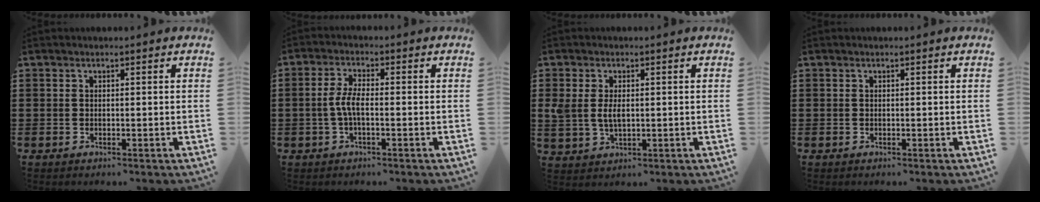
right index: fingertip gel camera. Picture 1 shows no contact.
{"total": 3.8, "force": [-0.9, 1.0, 3.5], "torque": [-0.093, -0.007, -0.027]}
{"total": 3.7, "force": [0.4, 2.2, 2.9], "torque": [-0.076, 0.003, 0.002]}
{"total": 0.0}